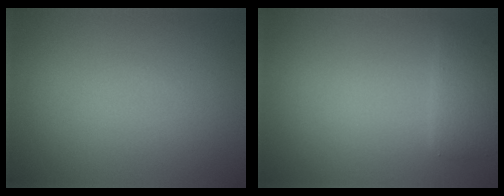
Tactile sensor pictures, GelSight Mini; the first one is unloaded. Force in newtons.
{"total": 2.0, "press": 2.0, "slide": 0.1}